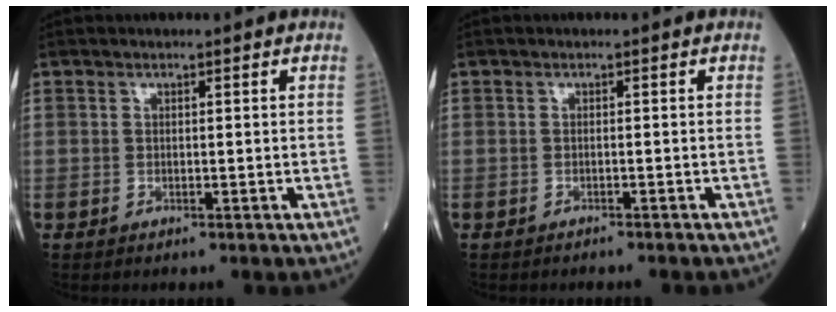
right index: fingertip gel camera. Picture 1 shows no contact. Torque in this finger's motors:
{"motor_torque": [0.02, 0.07, -0.03, 0.02]}